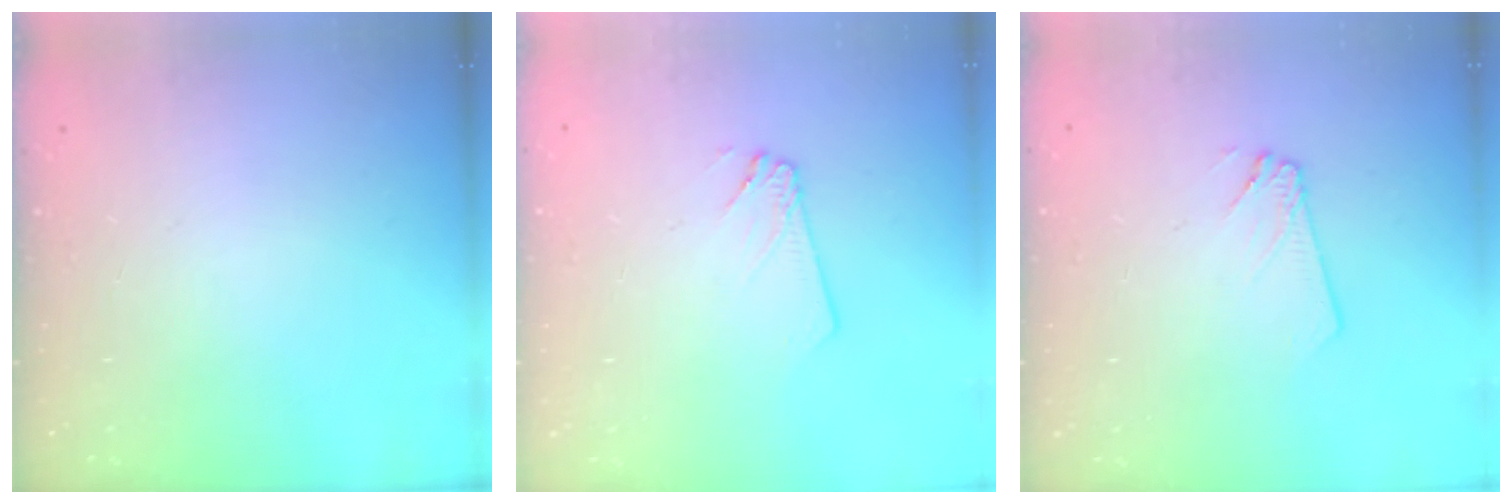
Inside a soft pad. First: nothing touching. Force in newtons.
{"total": 2.4, "press": 2.4, "slide": 0.2}
{"total": 2.4, "press": 2.4, "slide": 0.2}